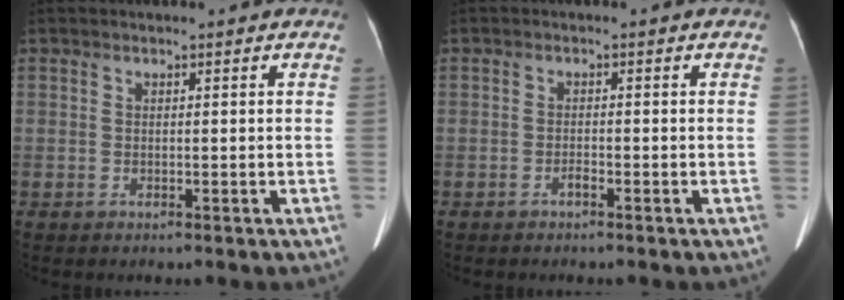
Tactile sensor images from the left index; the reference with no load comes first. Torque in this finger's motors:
{"motor_torque": [-0.07, 0.01, -0.01, 0.00]}